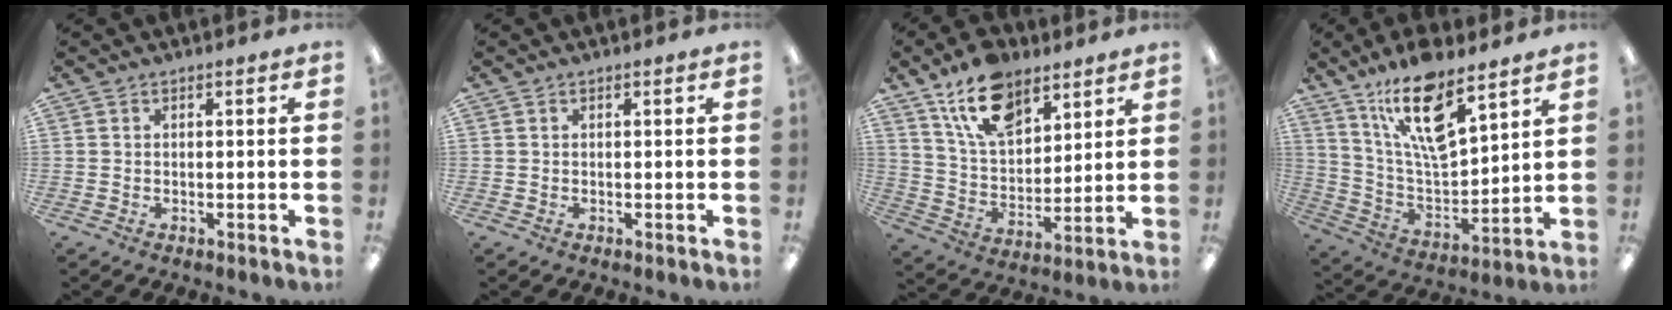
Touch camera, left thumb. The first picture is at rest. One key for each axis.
{"total": 0.0}
{"total": 15.1, "fx": 9.8, "fy": 8.3, "fz": 7.9, "tx": -0.141, "ty": -0.036, "tz": 0.182}
{"total": 17.5, "fx": 12.0, "fy": 5.5, "fz": 11.5, "tx": -0.217, "ty": -0.067, "tz": 0.202}